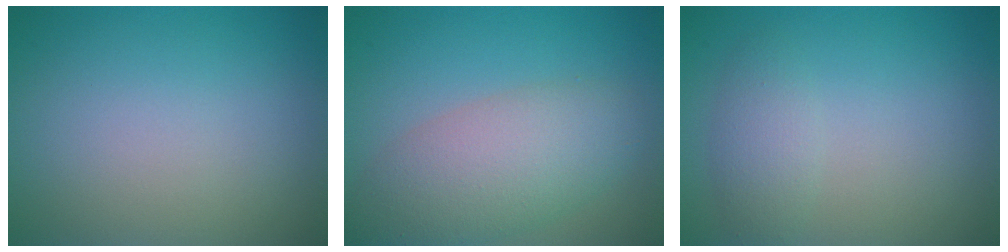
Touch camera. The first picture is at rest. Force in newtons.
{"total": 6.1, "press": 6.1, "slide": 0.4}
{"total": 2.0, "press": 2.0, "slide": 0.0}